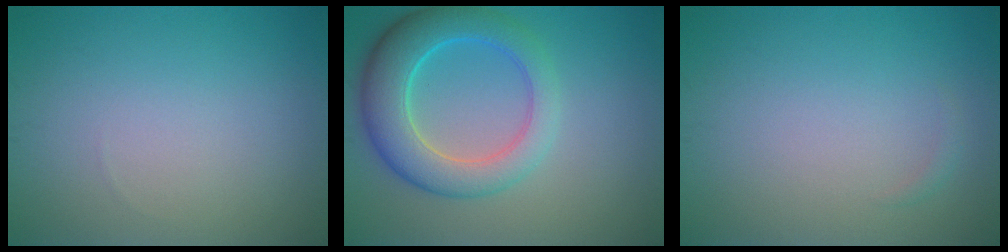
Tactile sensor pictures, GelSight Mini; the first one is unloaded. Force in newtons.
{"total": 6.9, "press": 6.8, "slide": 0.5}
{"total": 0.5, "press": 0.5, "slide": 0.0}